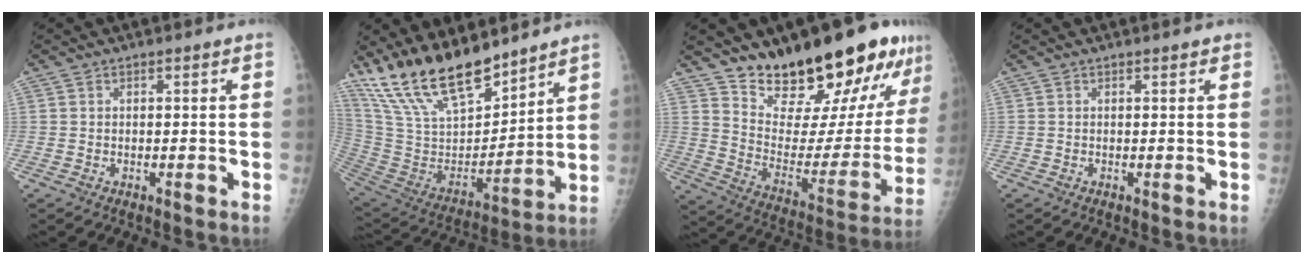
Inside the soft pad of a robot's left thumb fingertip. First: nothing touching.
{"total": 20.9, "force": [16.9, 7.1, 10.1], "torque": [-0.149, -0.084, 0.323]}
{"total": 24.1, "force": [18.1, 8.1, 13.6], "torque": [-0.168, -0.108, 0.280]}
{"total": 0.7, "force": [0.6, 0.1, 0.4], "torque": [-0.006, 0.000, 0.007]}